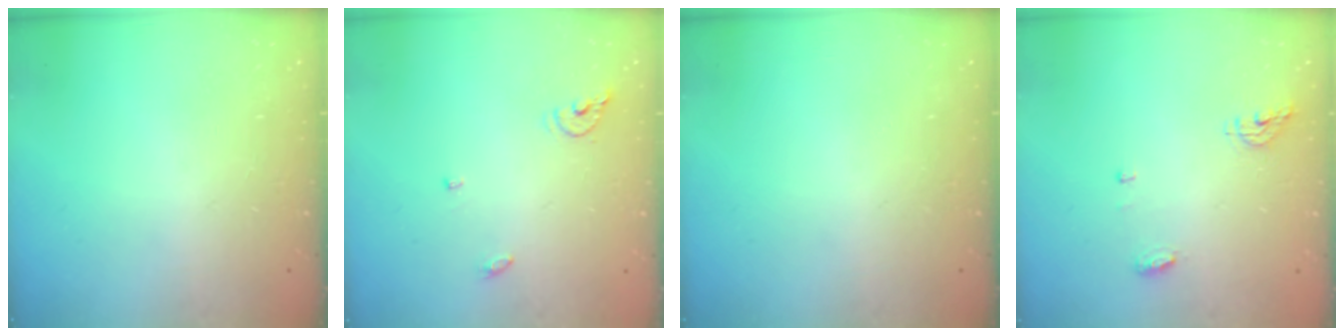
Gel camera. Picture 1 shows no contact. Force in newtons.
{"total": 6.2, "press": 6.2, "slide": 0.4}
{"total": 0.0}
{"total": 9.0, "press": 5.9, "slide": 6.9}